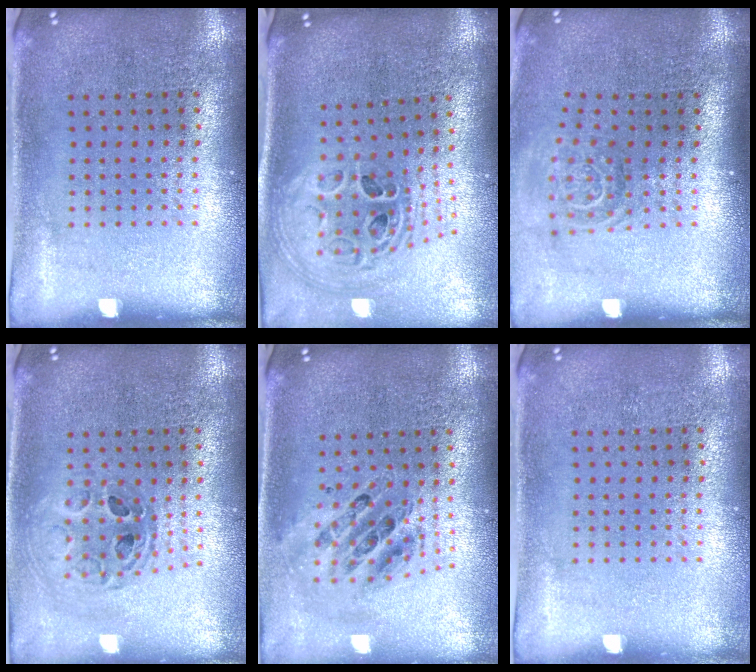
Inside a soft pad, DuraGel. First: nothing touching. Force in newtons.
{"total": 1.9, "press": 1.6, "slide": 1.1}
{"total": 1.6, "press": 1.1, "slide": 1.1}
{"total": 0.7, "press": 0.7, "slide": 0.1}
{"total": 0.9, "press": 0.9, "slide": 0.1}
{"total": 0.0}